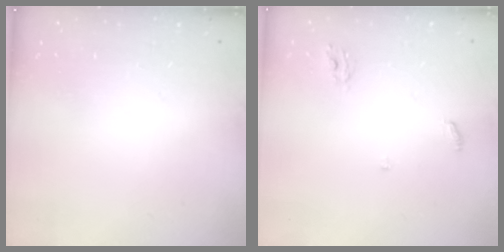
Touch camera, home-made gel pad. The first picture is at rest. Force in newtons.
{"total": 4.1, "press": 4.1, "slide": 0.2}